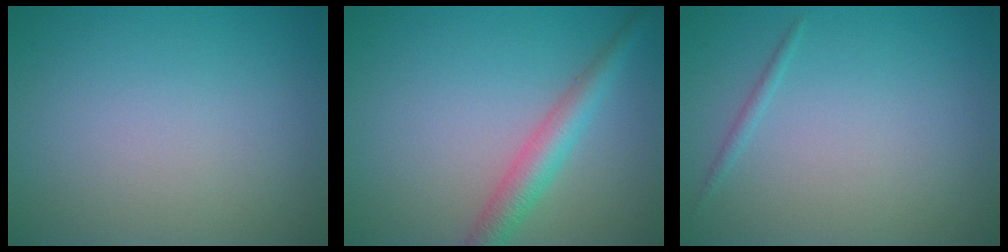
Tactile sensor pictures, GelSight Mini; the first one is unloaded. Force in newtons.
{"total": 3.4, "press": 3.4, "slide": 0.1}
{"total": 0.7, "press": 0.7, "slide": 0.0}